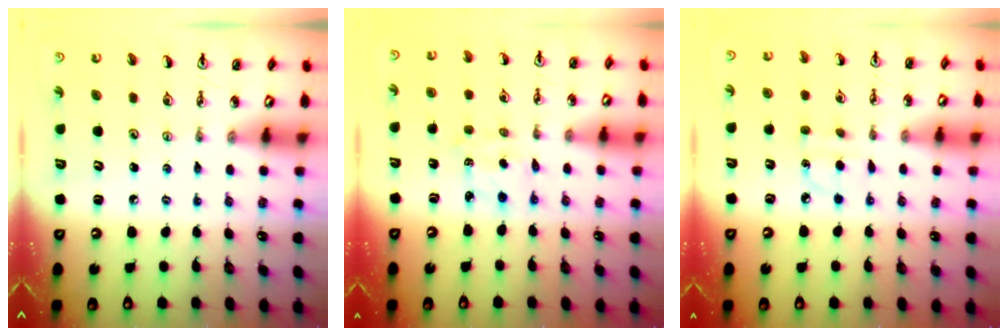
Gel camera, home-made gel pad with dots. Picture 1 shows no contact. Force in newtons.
{"total": 1.8, "press": 1.8, "slide": 0.5}
{"total": 5.3, "press": 5.2, "slide": 0.7}